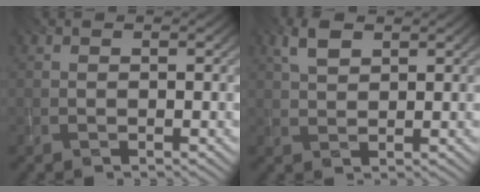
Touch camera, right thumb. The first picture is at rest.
{"total": 2.0, "force": [1.2, 0.6, 1.6], "torque": [-0.037, 0.002, 0.029]}